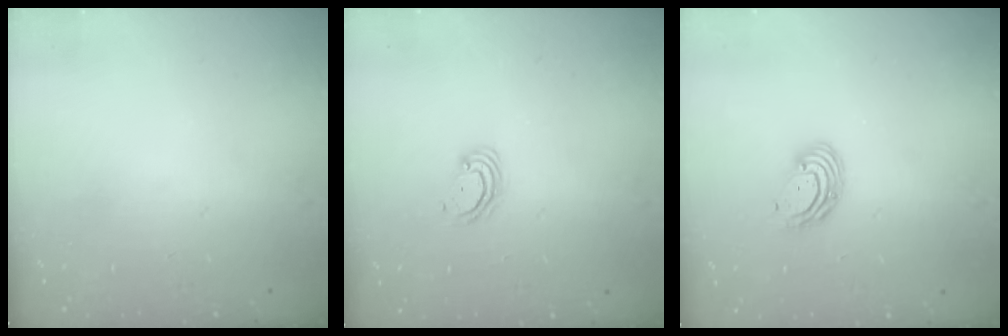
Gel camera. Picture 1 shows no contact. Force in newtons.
{"total": 3.8, "press": 3.8, "slide": 0.4}
{"total": 6.4, "press": 6.3, "slide": 1.2}